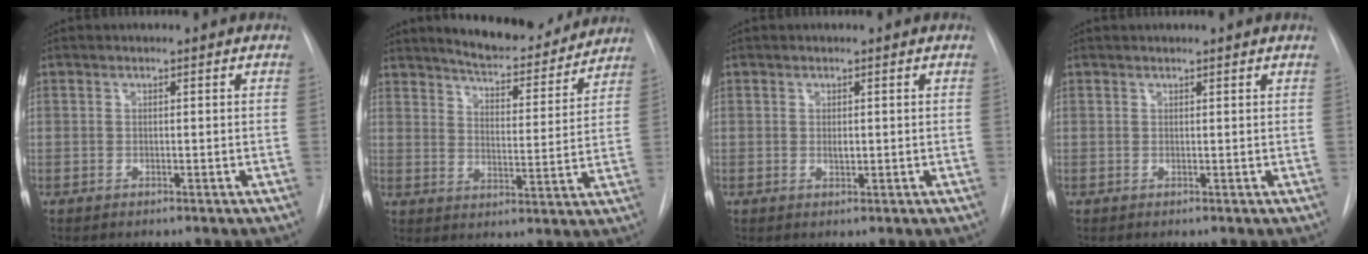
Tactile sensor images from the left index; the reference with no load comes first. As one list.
[{"total": 13.8, "force": [12.9, 2.8, 4.3], "torque": [-0.052, -0.021, 0.173]}, {"total": 0.8, "force": [0.2, 0.4, 0.7], "torque": [-0.011, -0.002, 0.005]}, {"total": 1.4, "force": [1.3, -0.4, 0.4], "torque": [-0.012, 0.006, 0.025]}]